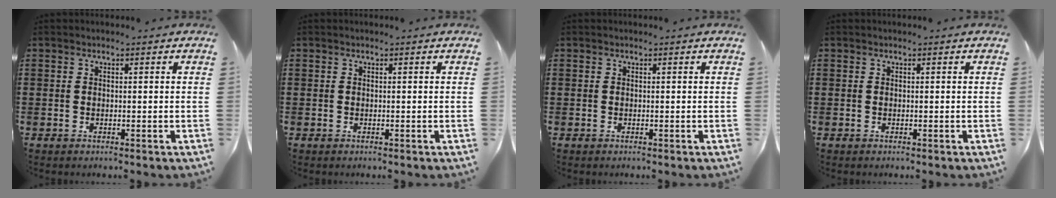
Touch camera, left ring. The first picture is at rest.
{"total": 0.0}
{"total": 0.0}
{"total": 0.0}